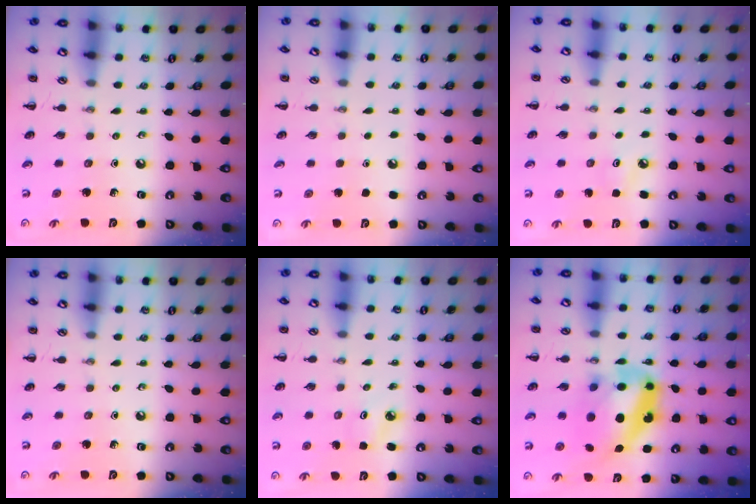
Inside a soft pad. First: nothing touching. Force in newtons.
{"total": 1.7, "press": 1.7, "slide": 0.1}
{"total": 3.1, "press": 2.9, "slide": 0.9}
{"total": 0.0}
{"total": 2.5, "press": 2.4, "slide": 0.7}
{"total": 16.5, "press": 16.0, "slide": 4.0}